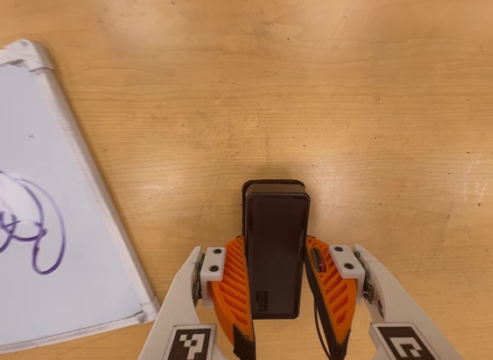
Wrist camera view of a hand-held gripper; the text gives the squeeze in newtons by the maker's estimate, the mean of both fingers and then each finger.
{"total": 3.7, "left": 2.1, "right": 5.3}